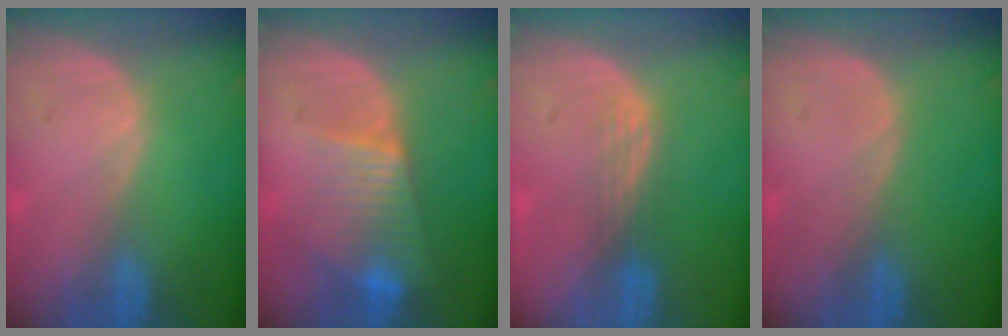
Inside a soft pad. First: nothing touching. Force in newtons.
{"total": 7.9, "press": 6.8, "slide": 4.0}
{"total": 2.9, "press": 2.5, "slide": 1.5}
{"total": 0.0}